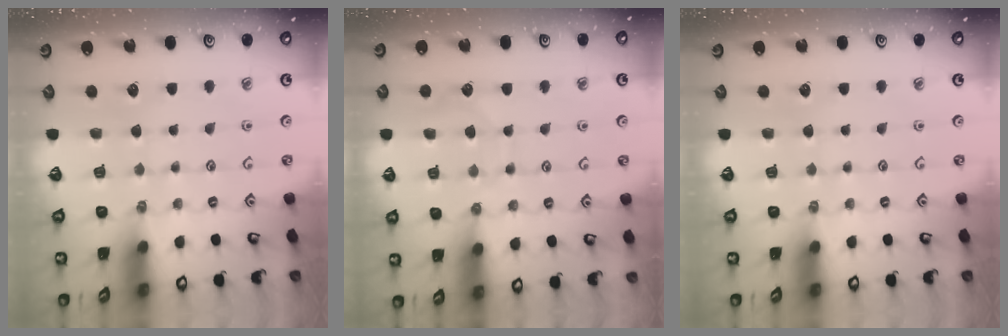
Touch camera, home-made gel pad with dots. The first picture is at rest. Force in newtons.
{"total": 6.3, "press": 6.3, "slide": 0.5}
{"total": 0.0}